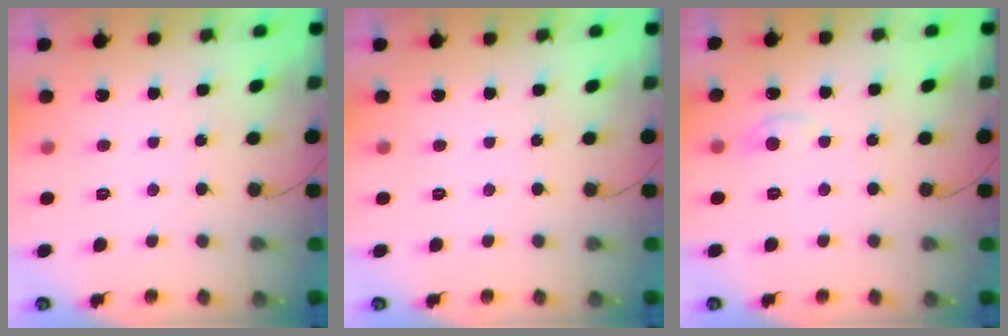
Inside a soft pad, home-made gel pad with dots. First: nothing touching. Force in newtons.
{"total": 0.0}
{"total": 5.9, "press": 5.9, "slide": 0.8}